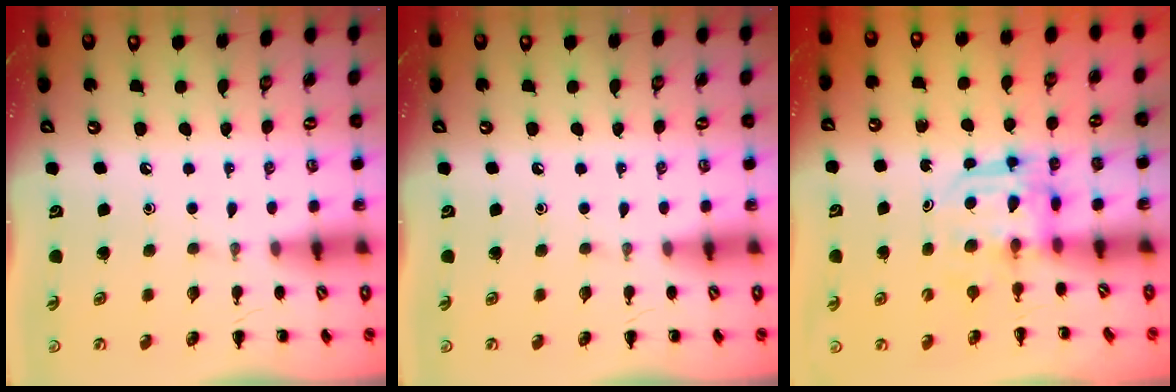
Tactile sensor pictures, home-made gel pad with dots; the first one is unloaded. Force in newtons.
{"total": 0.0}
{"total": 3.0, "press": 3.0, "slide": 0.2}